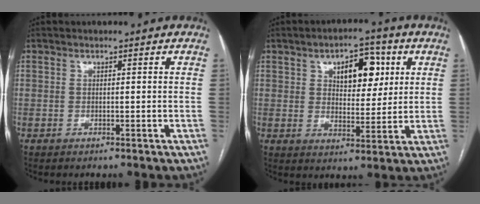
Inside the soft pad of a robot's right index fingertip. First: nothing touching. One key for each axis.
{"total": 8.9, "fx": 3.4, "fy": 4.5, "fz": 6.9, "tx": -0.096, "ty": 0.015, "tz": 0.054}